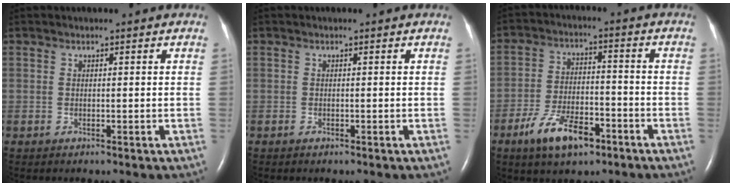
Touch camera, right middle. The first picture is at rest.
{"total": 0.0}
{"total": 9.4, "force": [-5.6, 3.9, 6.4], "torque": [-0.129, 0.002, -0.094]}